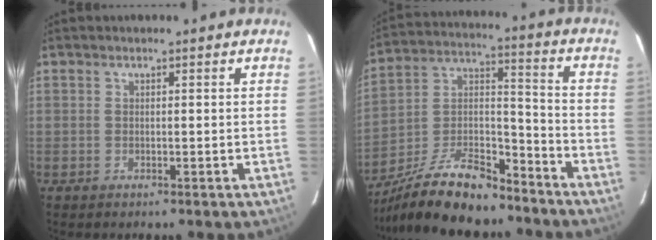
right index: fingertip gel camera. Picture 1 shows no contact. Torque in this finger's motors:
{"motor_torque": [0.80, -1.34, 0.67, 0.16]}